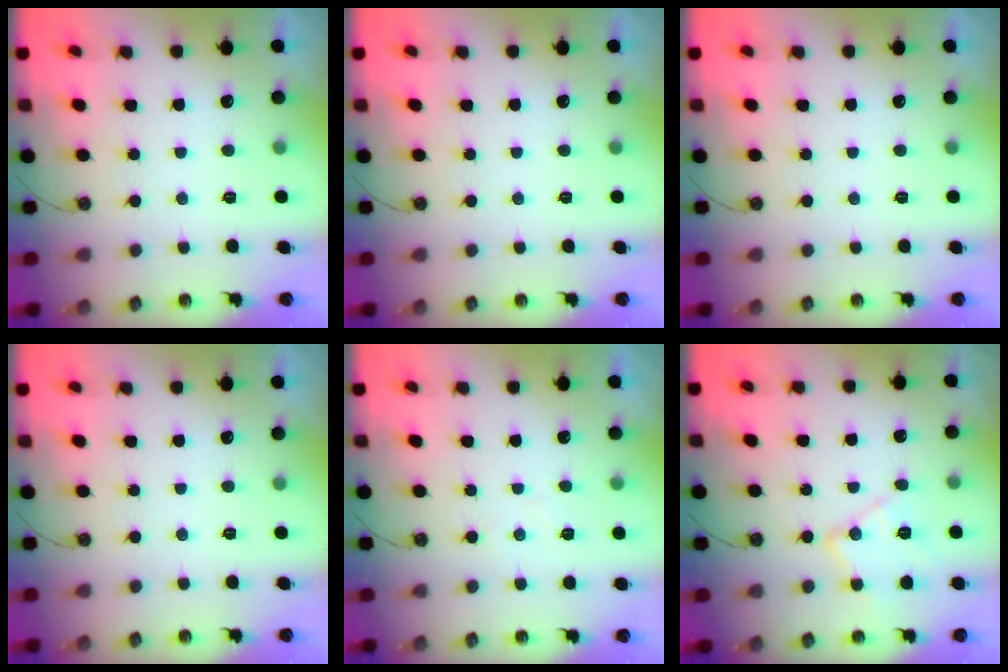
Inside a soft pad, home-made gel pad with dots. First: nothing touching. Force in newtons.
{"total": 0.0}
{"total": 0.0}
{"total": 0.0}
{"total": 3.7, "press": 3.7, "slide": 0.6}
{"total": 13.0, "press": 13.0, "slide": 0.8}